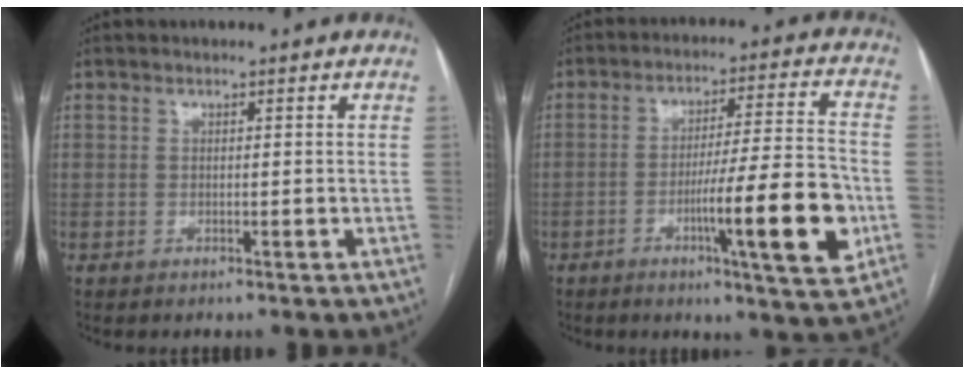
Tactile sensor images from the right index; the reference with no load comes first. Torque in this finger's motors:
{"motor_torque": [0.38, 0.10, 0.28, 0.06]}